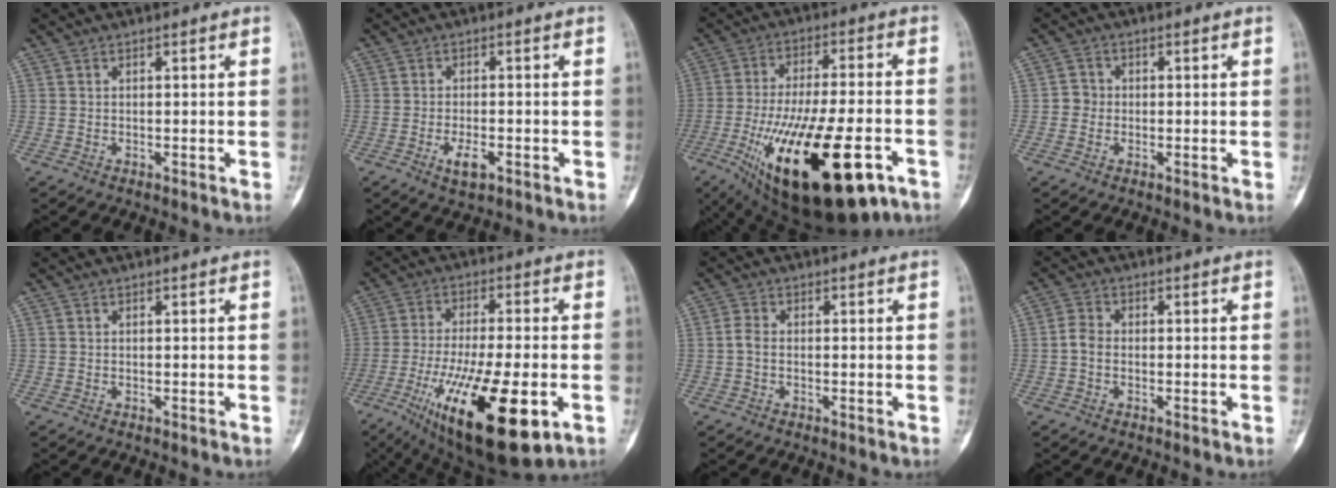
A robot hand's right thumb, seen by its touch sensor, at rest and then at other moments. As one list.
[{"total": 3.9, "force": [-1.6, 1.7, 3.1], "torque": [-0.052, 0.003, -0.024]}, {"total": 27.4, "force": [-10.4, 10.0, 23.2], "torque": [-0.405, 0.005, -0.151]}, {"total": 2.4, "force": [-0.4, 2.3, 0.6], "torque": [0.004, 0.009, -0.013]}, {"total": 0.0}, {"total": 23.4, "force": [-8.4, 7.6, 20.5], "torque": [-0.364, -0.015, -0.121]}, {"total": 2.2, "force": [-0.6, 1.4, 1.6], "torque": [-0.034, 0.006, -0.018]}, {"total": 2.8, "force": [-0.8, 2.1, 1.8], "torque": [-0.032, 0.008, -0.024]}]